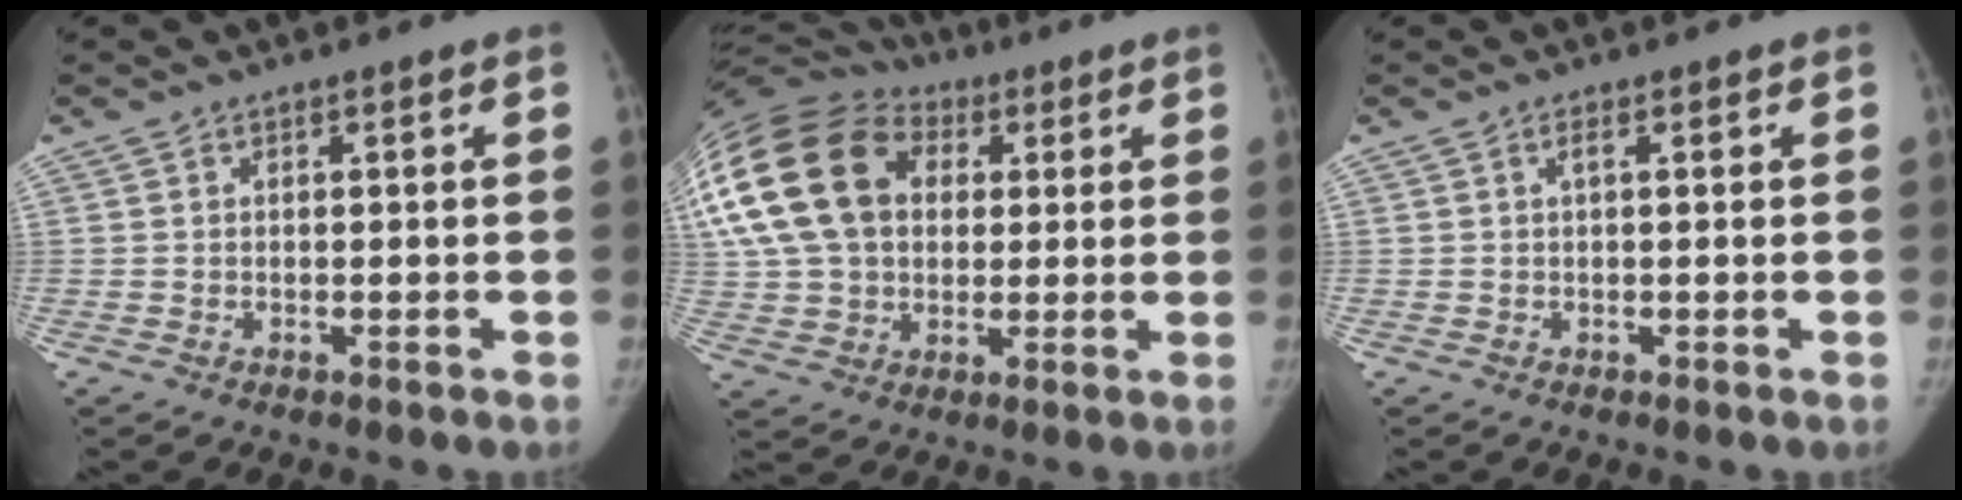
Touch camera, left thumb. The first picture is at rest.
{"total": 27.7, "force": [6.7, 20.3, 17.6], "torque": [-0.397, 0.061, 0.132]}
{"total": 1.1, "force": [0.3, 0.2, 1.0], "torque": [-0.024, 0.004, 0.003]}